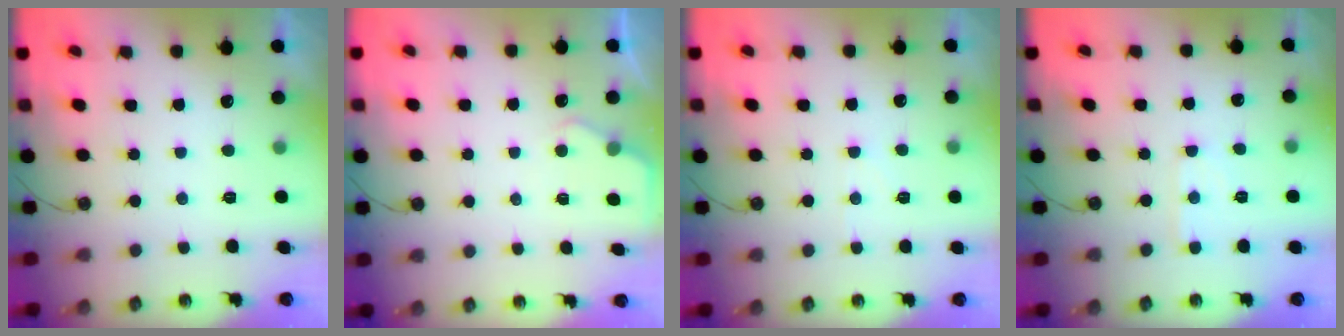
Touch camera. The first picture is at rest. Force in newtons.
{"total": 3.0, "press": 2.9, "slide": 0.4}
{"total": 2.9, "press": 2.9, "slide": 0.5}
{"total": 3.4, "press": 3.4, "slide": 0.5}